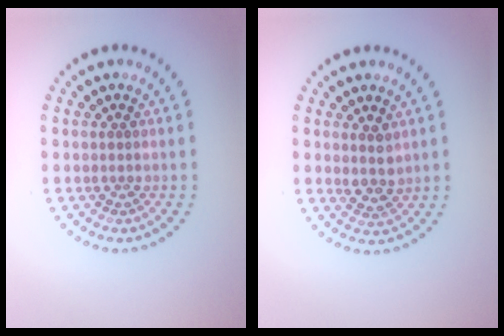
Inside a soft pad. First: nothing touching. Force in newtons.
{"total": 2.0, "press": 1.7, "slide": 1.0}